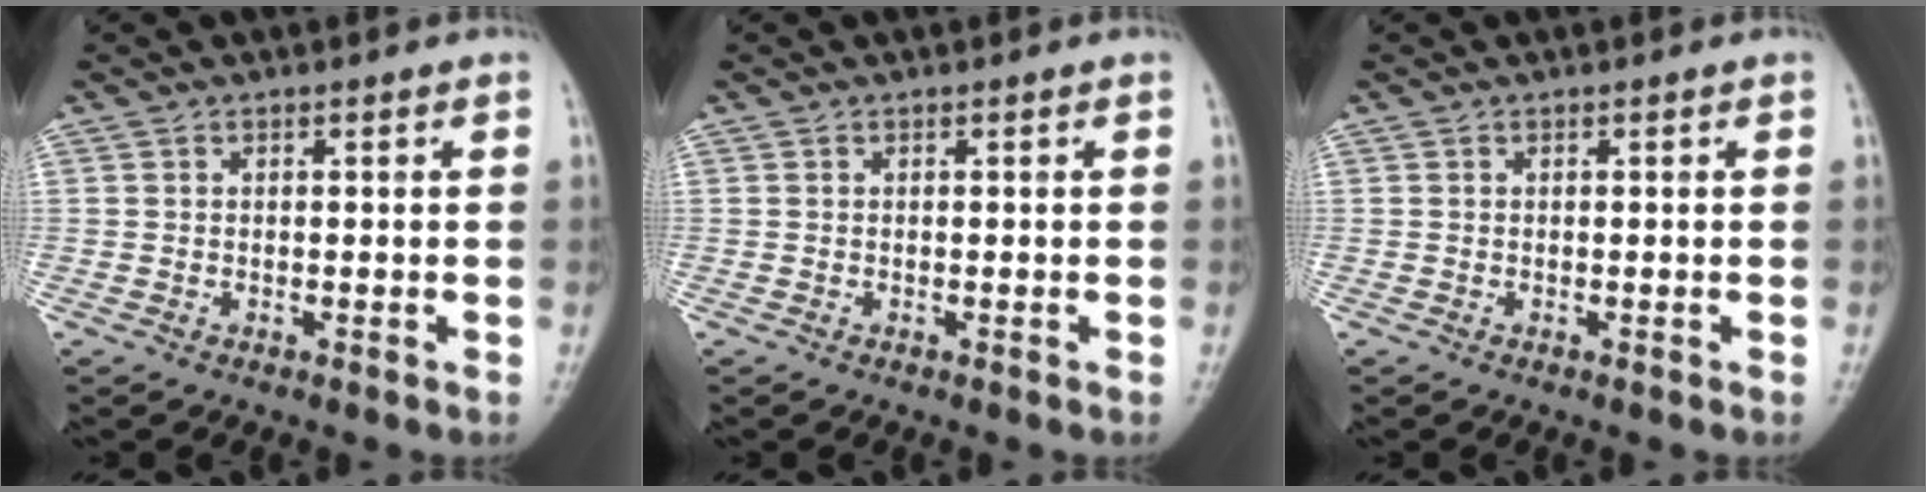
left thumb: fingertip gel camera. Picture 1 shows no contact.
{"total": 0.0}
{"total": 0.0}